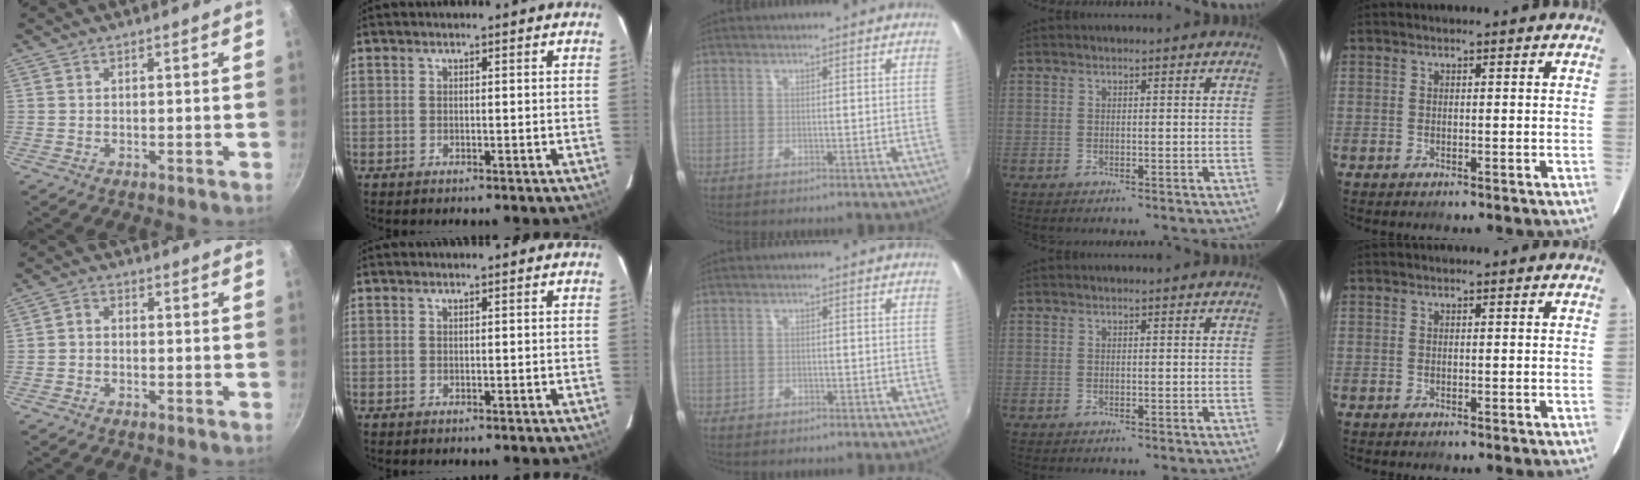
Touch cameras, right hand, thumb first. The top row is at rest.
{"thumb": {"total": 2.1, "force": [-1.0, 1.5, 1.1], "torque": [-0.024, 0.016, -0.026]}, "middle": {"total": 2.1, "force": [-1.3, 1.4, 0.8], "torque": [-0.019, -0.006, -0.022]}}